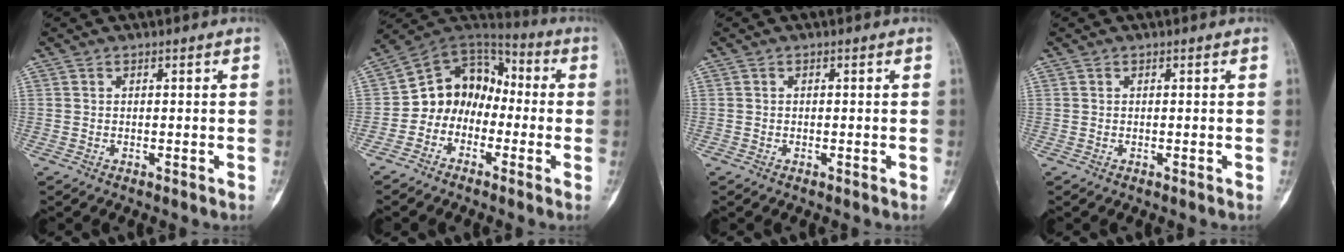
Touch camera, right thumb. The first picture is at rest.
{"total": 11.4, "force": [-2.9, 9.5, 5.6], "torque": [-0.060, 0.070, -0.069]}
{"total": 0.0}
{"total": 0.0}